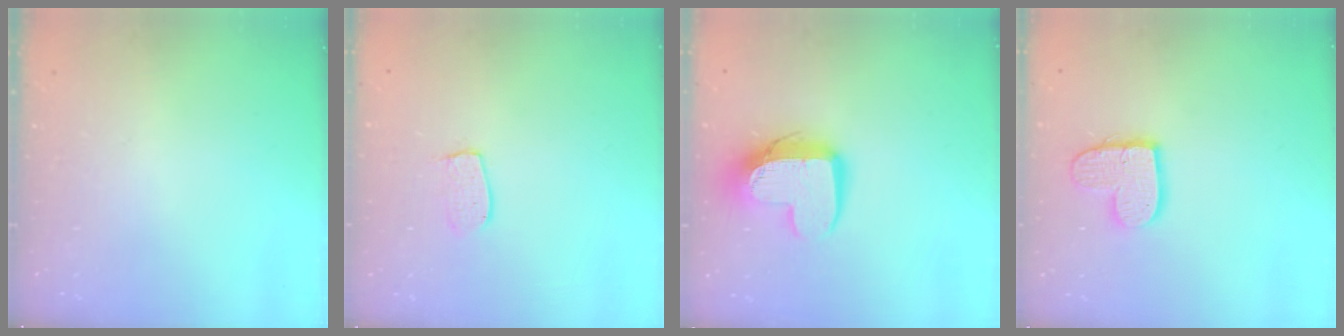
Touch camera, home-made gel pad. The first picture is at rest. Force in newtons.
{"total": 6.7, "press": 6.7, "slide": 0.5}
{"total": 13.2, "press": 13.2, "slide": 1.1}
{"total": 12.2, "press": 12.1, "slide": 1.1}